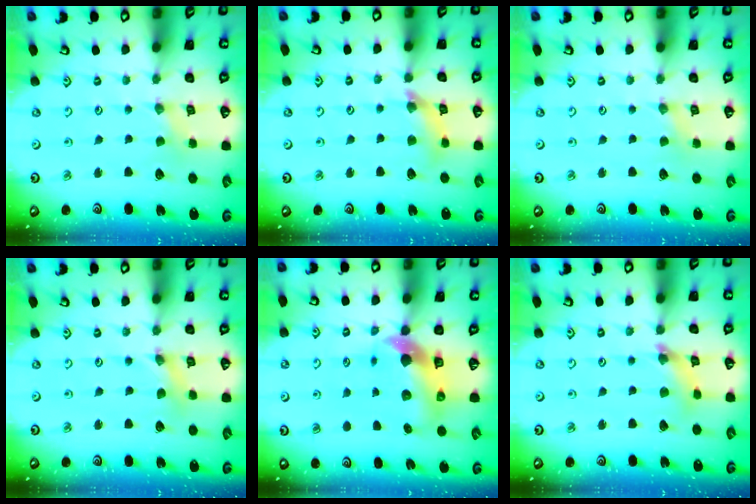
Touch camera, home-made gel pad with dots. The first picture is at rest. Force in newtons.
{"total": 8.4, "press": 8.4, "slide": 0.9}
{"total": 0.9, "press": 0.9, "slide": 0.2}
{"total": 1.7, "press": 1.6, "slide": 0.3}
{"total": 8.9, "press": 8.8, "slide": 1.2}
{"total": 5.4, "press": 5.3, "slide": 0.6}